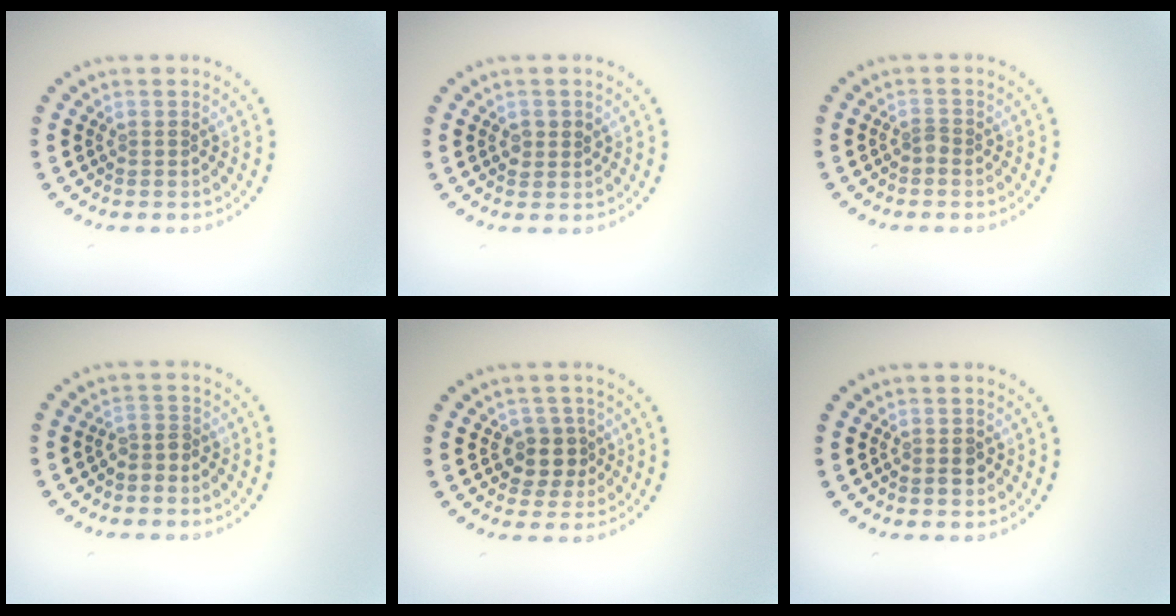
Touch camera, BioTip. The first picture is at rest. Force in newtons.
{"total": 1.3, "press": 1.3, "slide": 0.2}
{"total": 0.8, "press": 0.5, "slide": 0.6}
{"total": 1.6, "press": 1.2, "slide": 1.1}
{"total": 2.5, "press": 2.3, "slide": 1.1}
{"total": 1.2, "press": 1.2, "slide": 0.3}